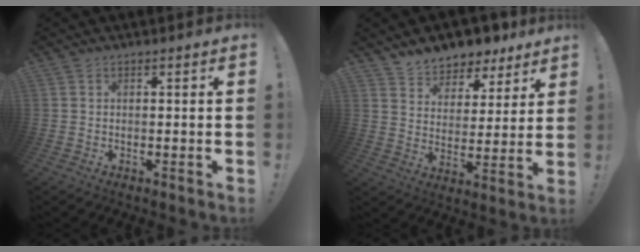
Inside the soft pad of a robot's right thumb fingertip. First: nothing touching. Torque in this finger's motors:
{"motor_torque": [0.00, 0.21, 0.28, 0.22, 0.00]}